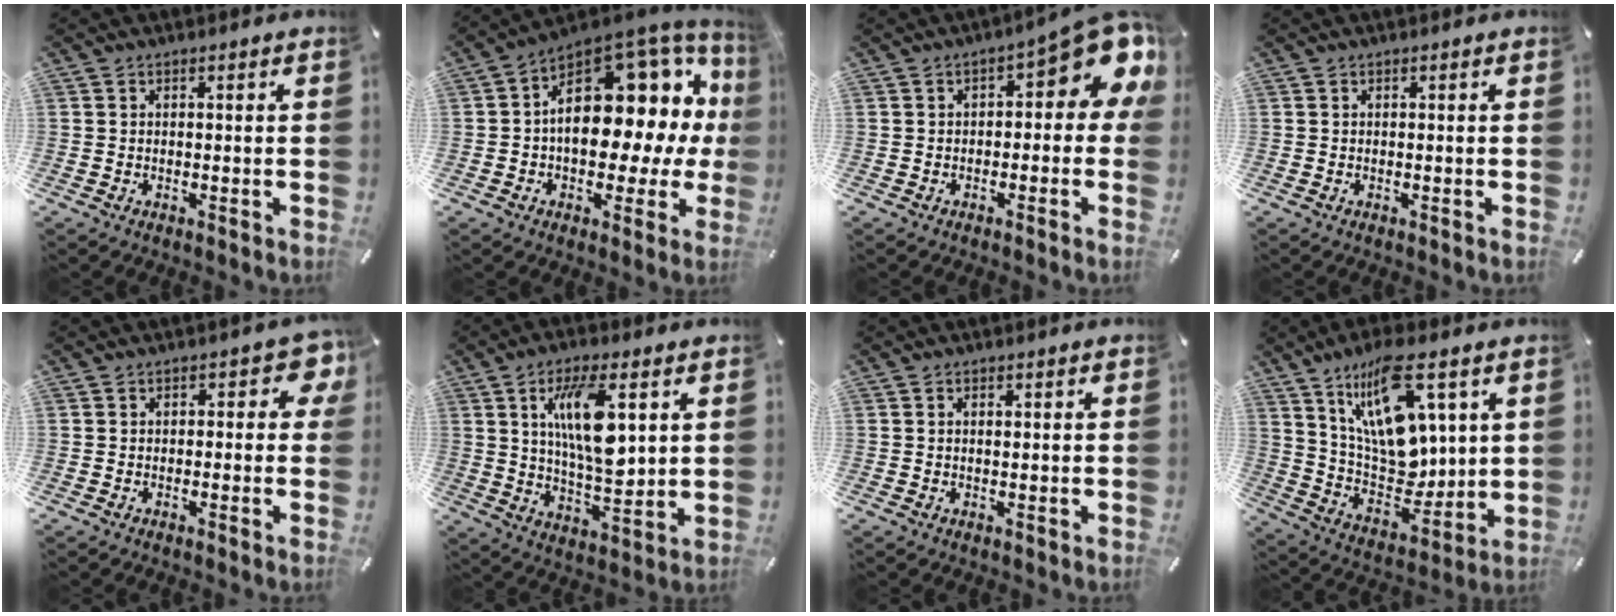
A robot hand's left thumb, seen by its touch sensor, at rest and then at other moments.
{"total": 18.9, "force": [4.1, 12.0, 14.1], "torque": [-0.168, -0.058, 0.073]}
{"total": 11.9, "force": [4.9, 4.6, 9.8], "torque": [-0.123, -0.045, 0.083]}
{"total": 0.0}
{"total": 4.8, "force": [1.0, 2.8, 3.8], "torque": [-0.042, 0.002, 0.011]}
{"total": 14.4, "force": [4.9, 5.4, 12.3], "torque": [-0.228, -0.014, 0.076]}
{"total": 0.8, "force": [0.2, 0.3, 0.7], "torque": [-0.014, 0.001, 0.003]}
{"total": 18.1, "force": [8.4, 9.4, 13.0], "torque": [-0.252, -0.053, 0.143]}